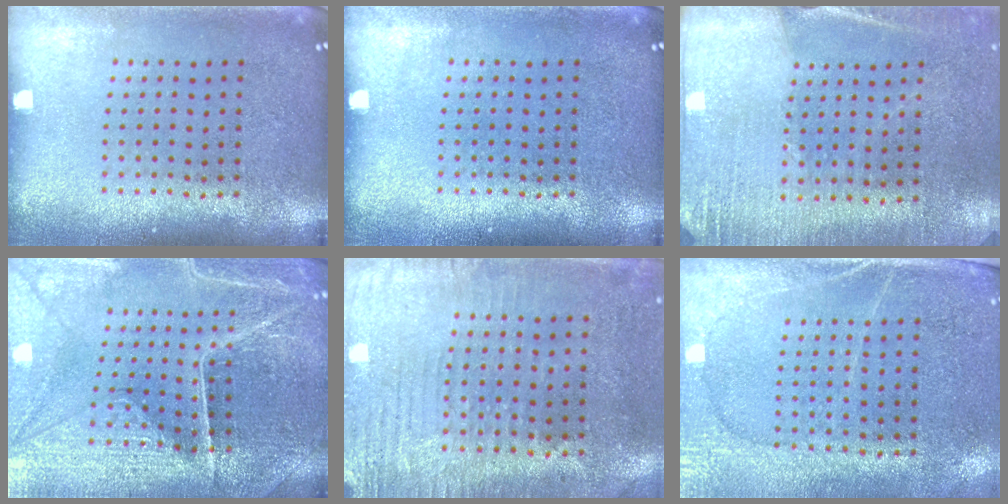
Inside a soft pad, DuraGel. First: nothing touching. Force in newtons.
{"total": 0.0}
{"total": 2.7, "press": 2.6, "slide": 0.7}
{"total": 3.5, "press": 3.5, "slide": 0.4}
{"total": 3.0, "press": 2.5, "slide": 1.6}
{"total": 2.9, "press": 2.5, "slide": 1.4}